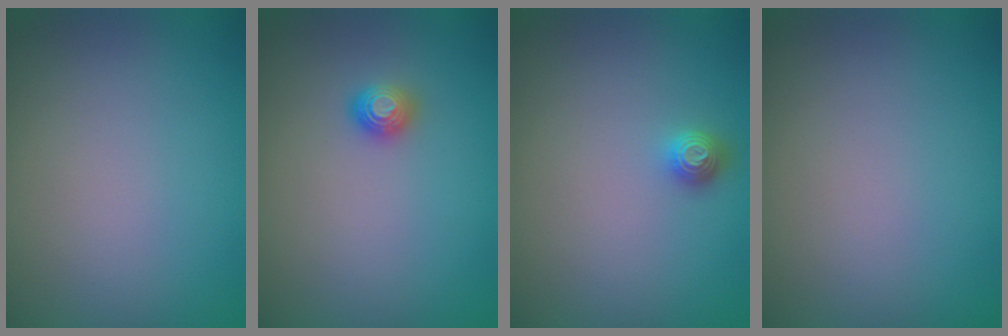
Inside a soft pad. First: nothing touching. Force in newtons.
{"total": 1.1, "press": 1.1, "slide": 0.2}
{"total": 1.2, "press": 1.1, "slide": 0.4}
{"total": 0.0}